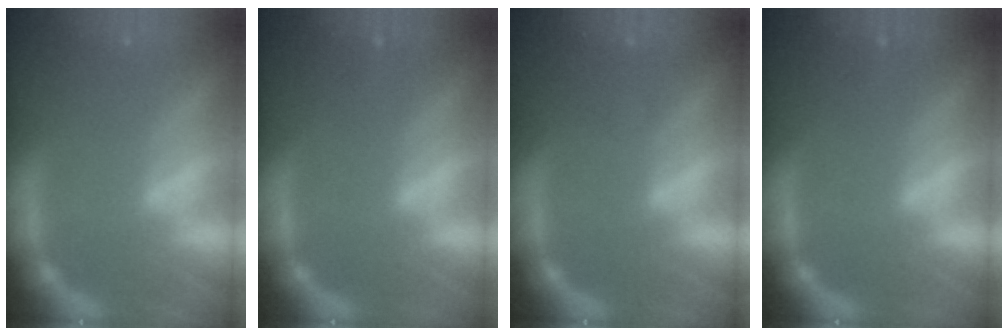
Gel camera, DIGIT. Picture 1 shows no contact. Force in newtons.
{"total": 0.9}
{"total": 0.9}
{"total": 0.9}